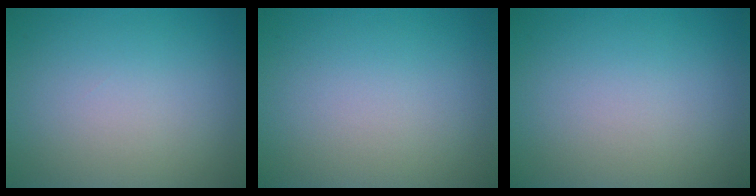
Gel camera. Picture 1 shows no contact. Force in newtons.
{"total": 0.0}
{"total": 0.0}